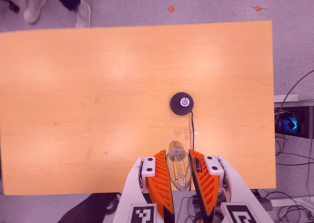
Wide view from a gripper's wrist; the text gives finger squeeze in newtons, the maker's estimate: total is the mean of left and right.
{"total": 14.8, "left": 16.5, "right": 13.2}